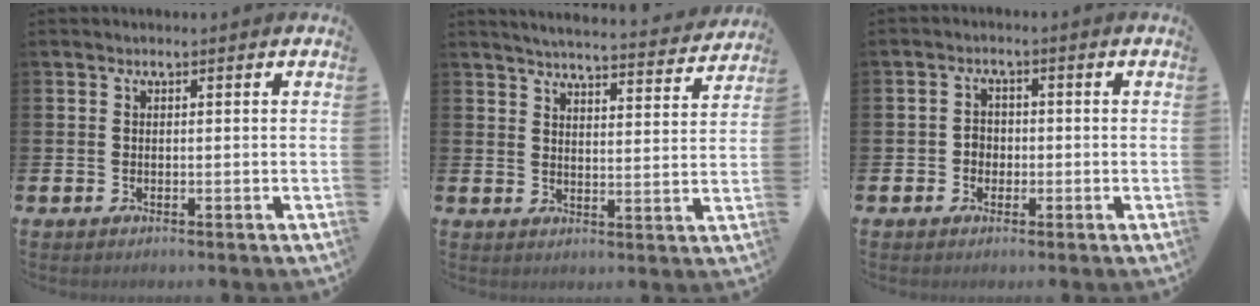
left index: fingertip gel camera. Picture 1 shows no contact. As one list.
[{"total": 5.1, "force": [5.0, 0.1, 0.8], "torque": [-0.018, -0.044, 0.083]}, {"total": 2.1, "force": [-0.7, 1.9, 0.6], "torque": [-0.003, 0.001, -0.021]}]